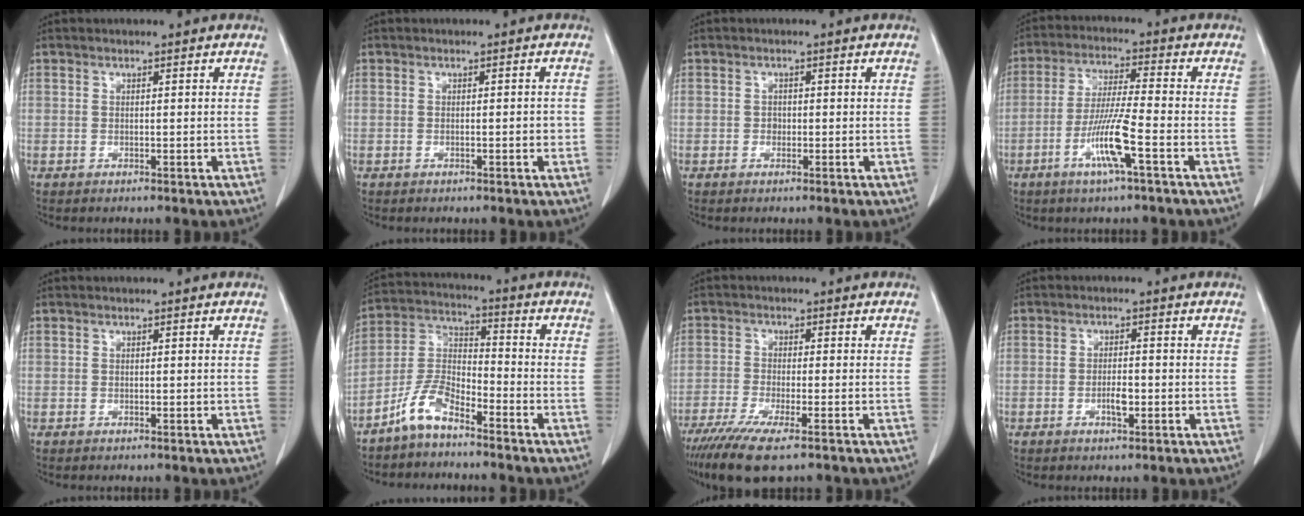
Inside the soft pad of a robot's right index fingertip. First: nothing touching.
{"total": 1.3, "force": [-0.3, 0.4, 1.2], "torque": [-0.015, 0.001, -0.003]}
{"total": 0.9, "force": [-0.2, 0.8, 0.4], "torque": [-0.003, 0.003, -0.003]}
{"total": 8.8, "force": [-3.6, -0.2, 8.0], "torque": [-0.159, -0.009, -0.072]}
{"total": 0.0}
{"total": 7.5, "force": [-5.7, 2.4, 4.3], "torque": [-0.101, 0.006, -0.118]}
{"total": 9.0, "force": [-6.2, 1.1, 6.4], "torque": [-0.112, -0.022, -0.103]}
{"total": 2.8, "force": [-0.9, 0.8, 2.5], "torque": [-0.047, 0.001, -0.013]}